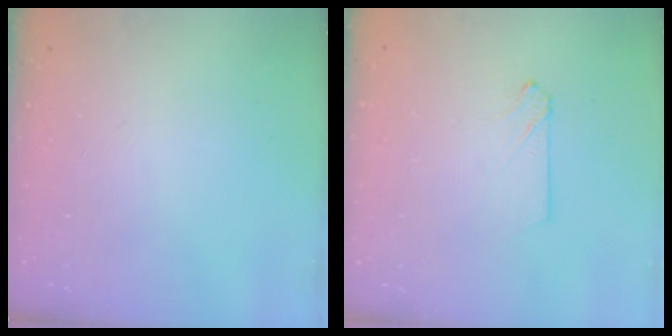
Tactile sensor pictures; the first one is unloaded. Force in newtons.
{"total": 2.4, "press": 2.4, "slide": 0.3}